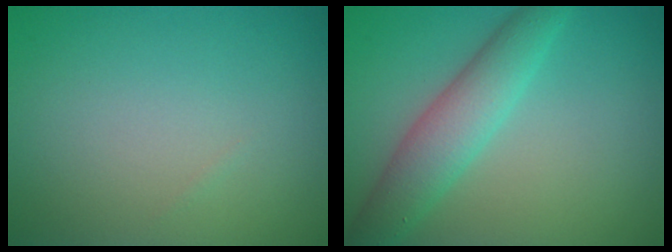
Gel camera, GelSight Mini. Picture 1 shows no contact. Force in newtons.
{"total": 4.7, "press": 4.7, "slide": 0.1}